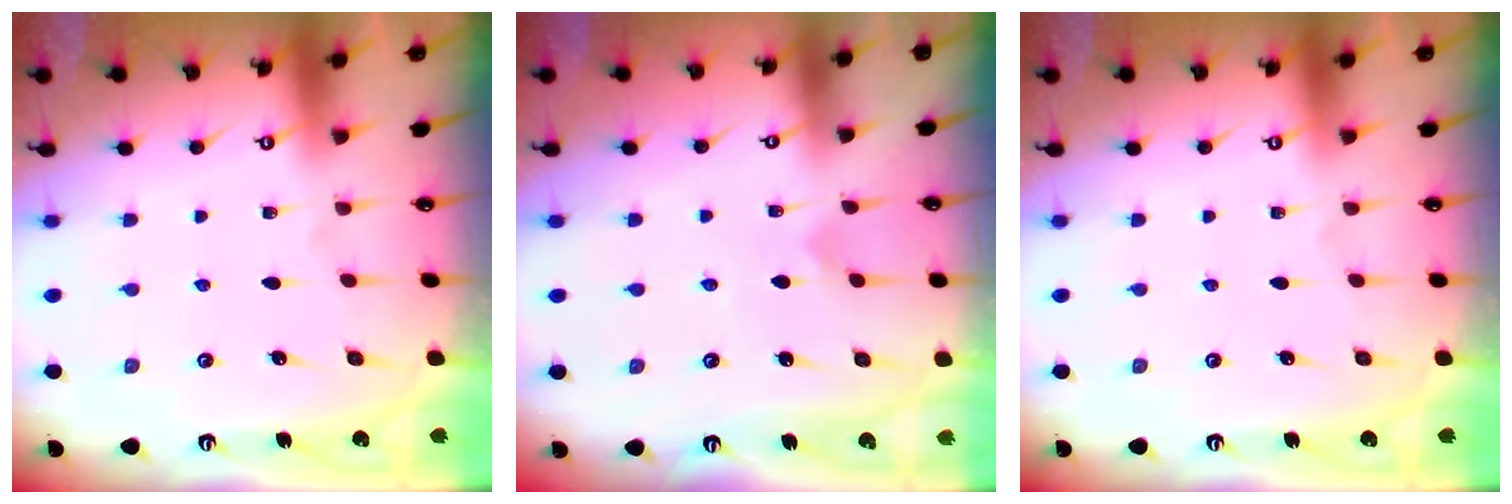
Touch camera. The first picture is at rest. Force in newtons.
{"total": 2.5, "press": 2.5, "slide": 0.3}
{"total": 0.0}